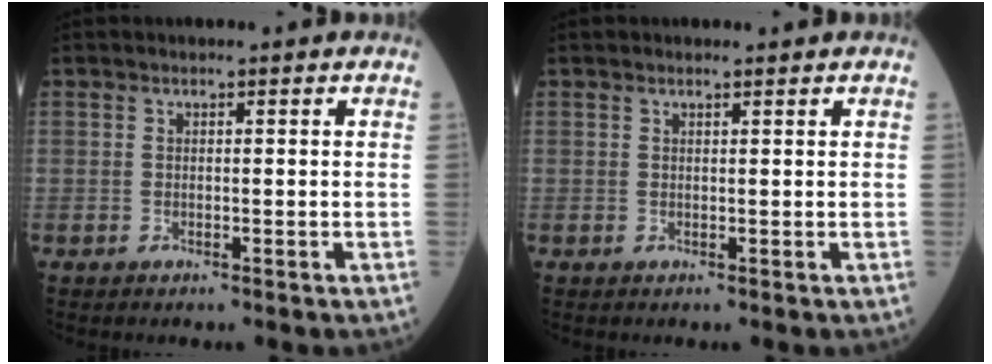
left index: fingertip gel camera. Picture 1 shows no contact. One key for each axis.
{"total": 0.6, "fx": 0.5, "fy": 0.1, "fz": 0.3, "tx": -0.012, "ty": 0.003, "tz": 0.009}